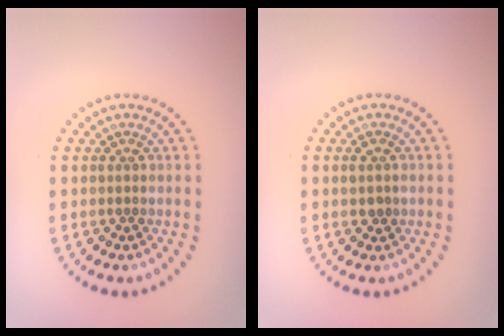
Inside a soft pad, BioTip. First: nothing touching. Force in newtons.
{"total": 1.3, "press": 1.3, "slide": 0.1}